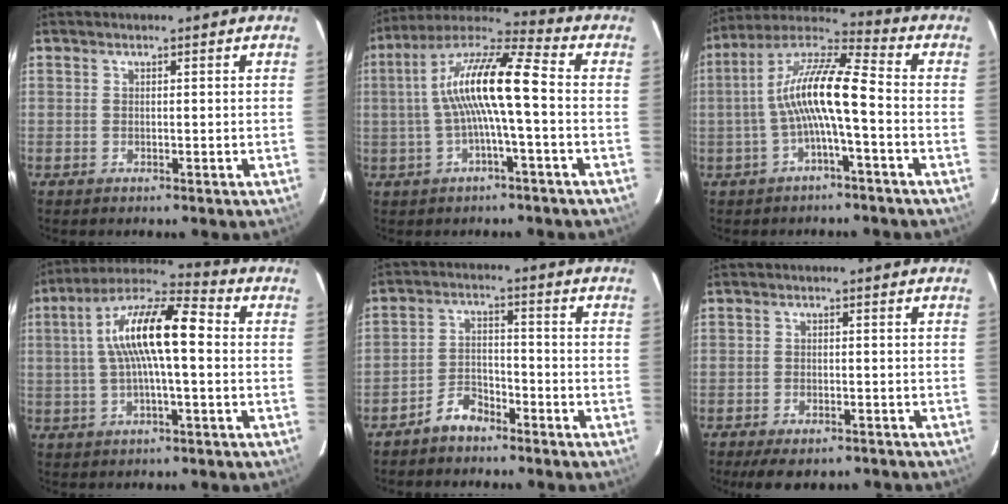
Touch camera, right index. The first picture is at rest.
{"total": 13.7, "force": [-0.5, 1.7, 13.6], "torque": [-0.256, 0.022, -0.016]}
{"total": 11.9, "force": [-2.1, 1.7, 11.6], "torque": [-0.233, 0.021, -0.042]}
{"total": 14.4, "force": [1.0, 3.7, 13.9], "torque": [-0.255, 0.025, 0.009]}
{"total": 5.2, "force": [-4.2, 2.4, 1.7], "torque": [-0.044, 0.017, -0.074]}
{"total": 8.2, "force": [-6.5, 2.9, 4.0], "torque": [-0.090, -0.018, -0.091]}